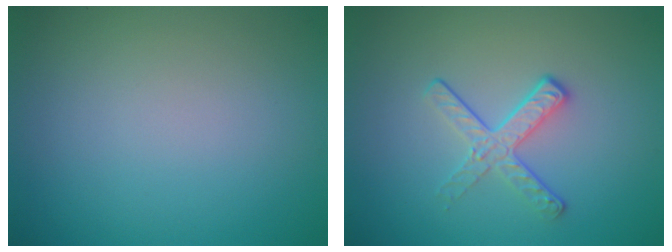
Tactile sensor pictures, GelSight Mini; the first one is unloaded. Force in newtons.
{"total": 2.4, "press": 1.7, "slide": 1.7}